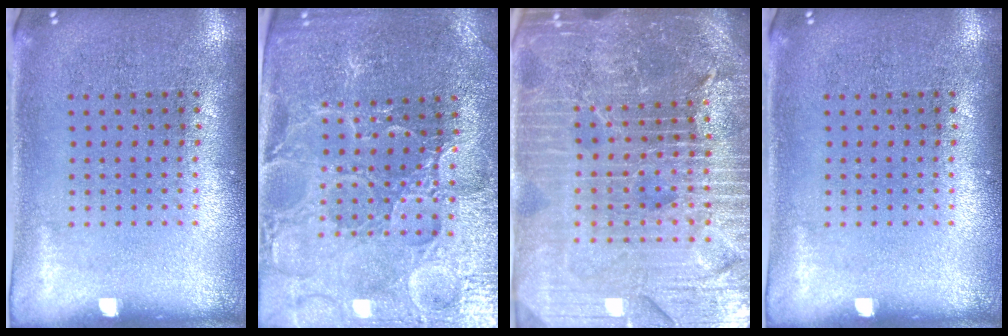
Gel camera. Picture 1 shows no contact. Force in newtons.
{"total": 3.5, "press": 3.4, "slide": 0.6}
{"total": 6.1, "press": 5.4, "slide": 2.8}
{"total": 0.0}